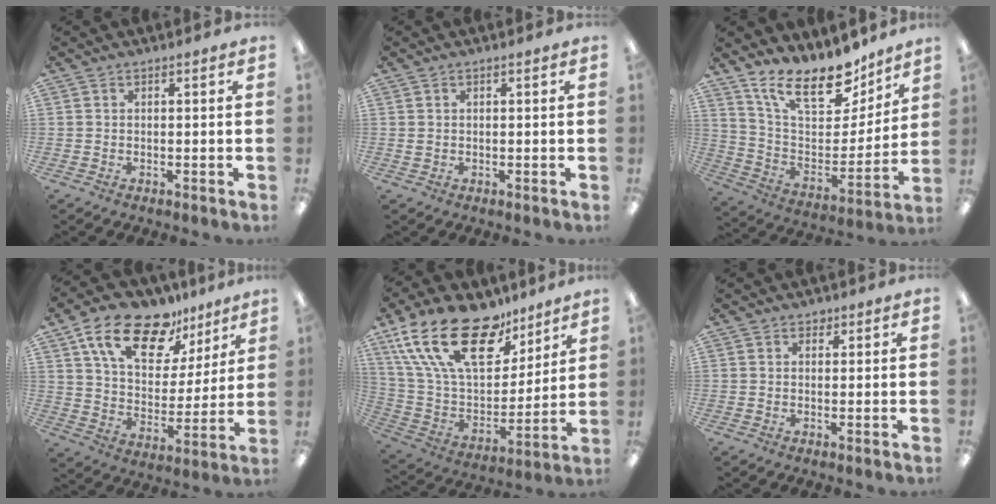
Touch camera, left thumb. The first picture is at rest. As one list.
[{"total": 0.7, "force": [0.3, 0.5, 0.4], "torque": [-0.009, 0.004, 0.004]}, {"total": 19.4, "force": [14.7, 7.9, 10.0], "torque": [-0.188, -0.095, 0.263]}, {"total": 18.5, "force": [12.2, 9.7, 10.1], "torque": [-0.178, -0.060, 0.217]}, {"total": 24.9, "force": [14.9, 12.8, 15.4], "torque": [-0.306, -0.082, 0.268]}, {"total": 1.4, "force": [1.0, 0.8, 0.4], "torque": [0.001, -0.001, 0.017]}]